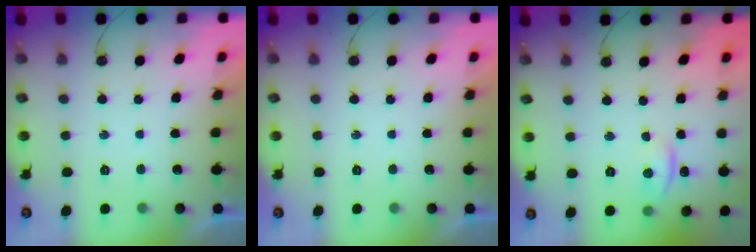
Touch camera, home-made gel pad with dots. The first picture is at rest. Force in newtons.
{"total": 0.0}
{"total": 3.8, "press": 3.8, "slide": 0.4}